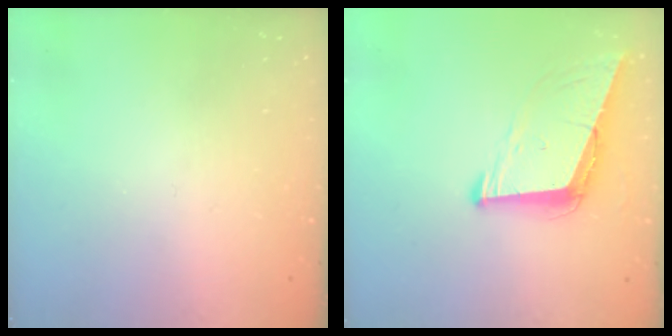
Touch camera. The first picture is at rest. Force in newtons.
{"total": 9.1, "press": 8.4, "slide": 3.5}